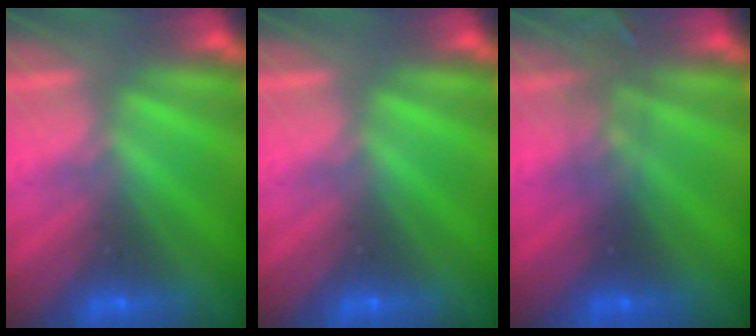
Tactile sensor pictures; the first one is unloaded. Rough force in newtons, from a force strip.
{"total": 0.0}
{"total": 2.8}